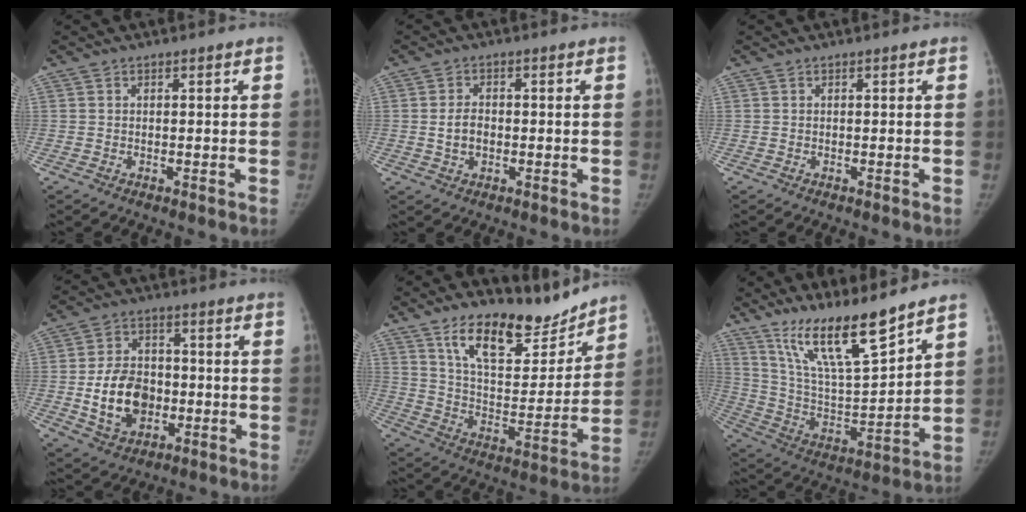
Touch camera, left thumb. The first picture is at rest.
{"total": 3.7, "force": [-0.4, 2.6, 2.7], "torque": [-0.044, 0.008, -0.007]}
{"total": 0.0}
{"total": 12.4, "force": [-2.1, 9.2, 8.1], "torque": [-0.115, 0.013, -0.031]}
{"total": 17.0, "force": [13.1, 6.6, 8.5], "torque": [-0.084, -0.090, 0.224]}
{"total": 17.1, "force": [12.8, 3.0, 10.9], "torque": [-0.167, -0.074, 0.243]}